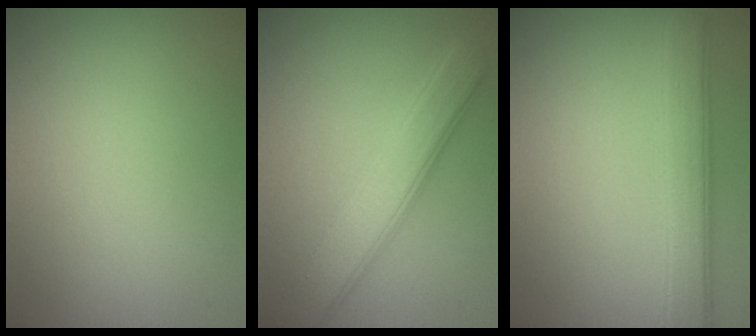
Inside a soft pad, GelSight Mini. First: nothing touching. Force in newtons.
{"total": 4.9, "press": 4.9, "slide": 0.3}
{"total": 5.2, "press": 5.2, "slide": 0.1}